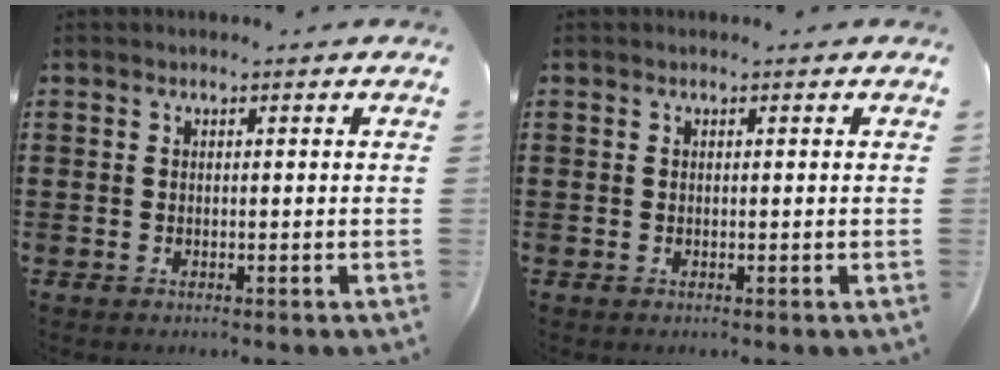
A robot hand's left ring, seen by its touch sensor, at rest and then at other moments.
{"total": 0.0}